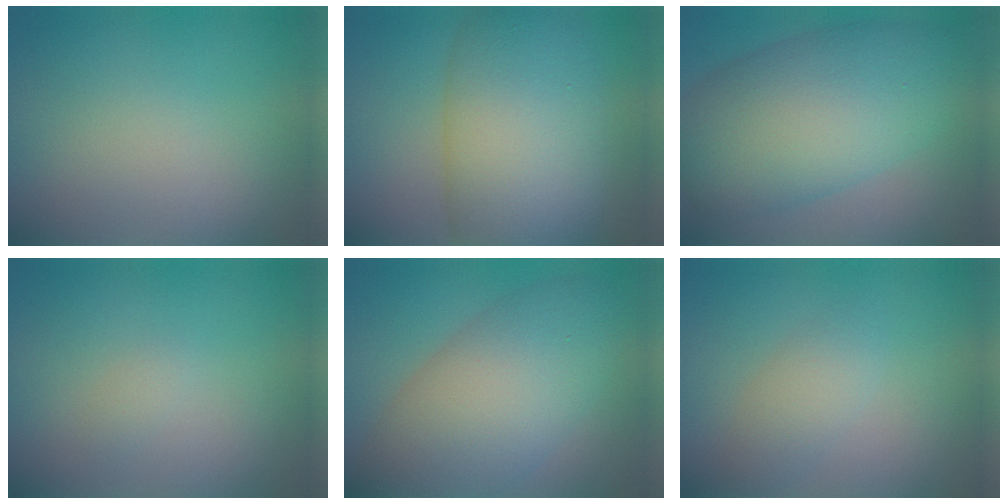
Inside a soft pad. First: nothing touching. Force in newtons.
{"total": 11.4, "press": 11.4, "slide": 0.2}
{"total": 11.0, "press": 11.0, "slide": 0.4}
{"total": 0.5, "press": 0.5, "slide": 0.0}
{"total": 9.5, "press": 9.5, "slide": 0.4}
{"total": 2.0, "press": 2.0, "slide": 0.1}